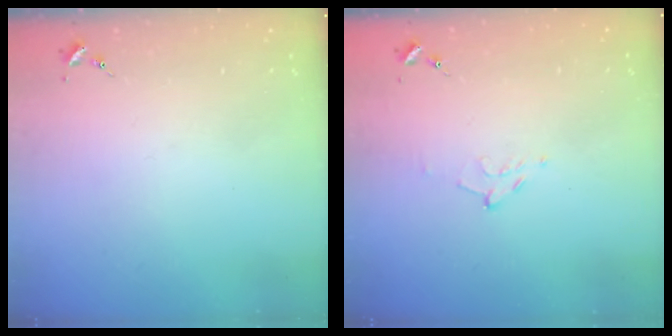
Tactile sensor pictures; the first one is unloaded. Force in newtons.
{"total": 6.5, "press": 6.4, "slide": 0.8}